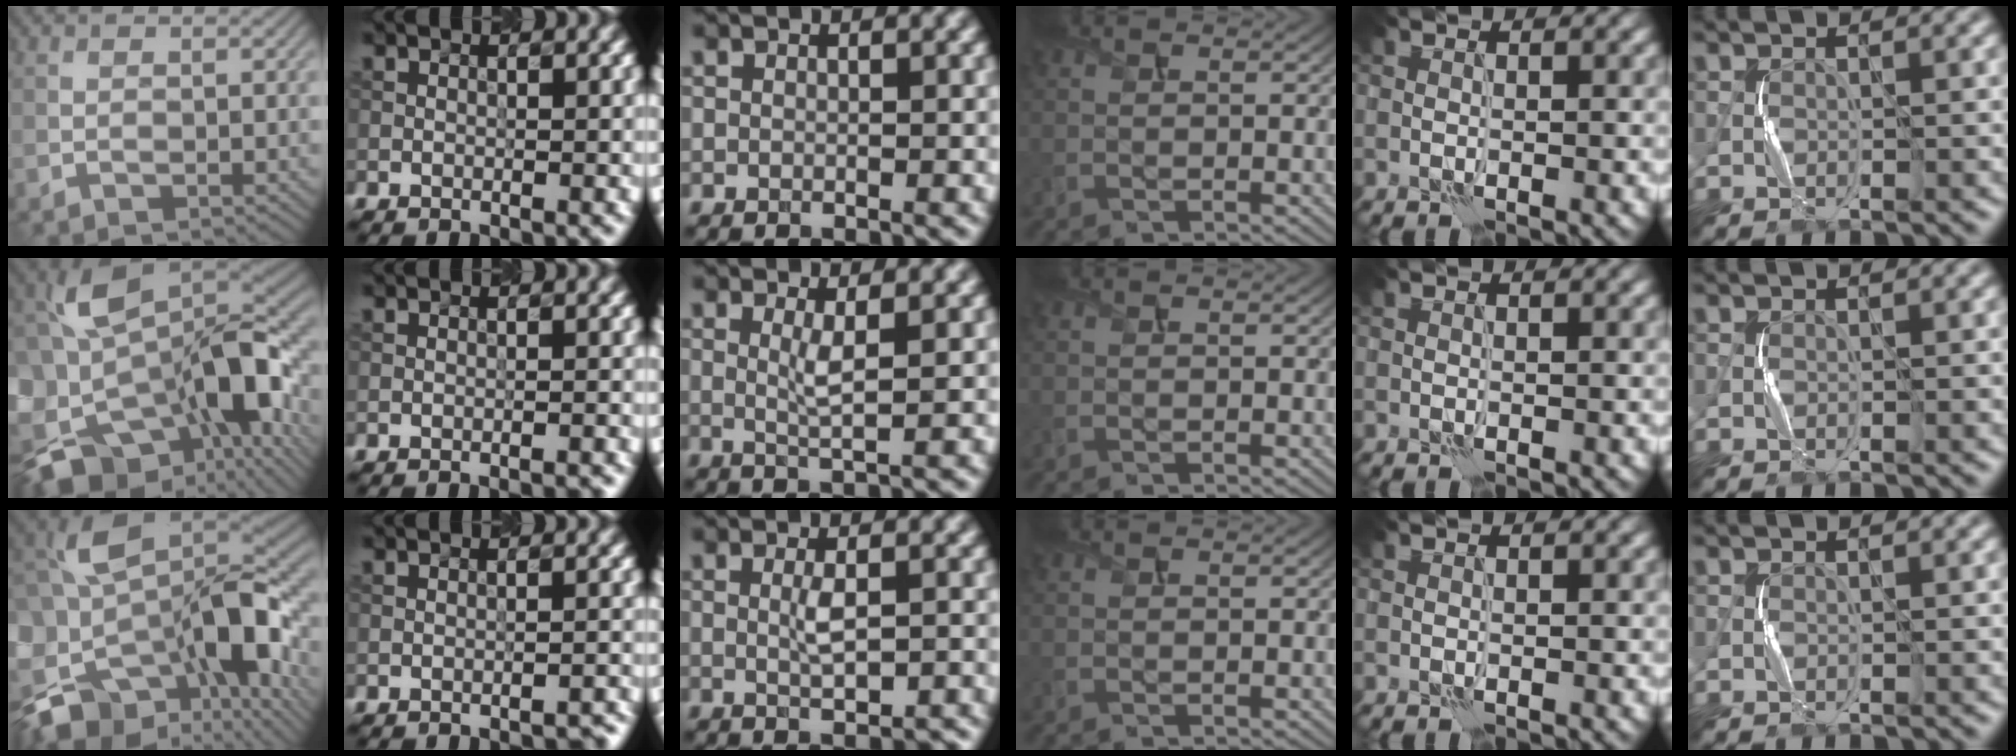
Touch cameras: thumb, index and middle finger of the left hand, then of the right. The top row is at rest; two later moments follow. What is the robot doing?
{"motion": "squeeze", "object": "stress ball aka squeeze ball"}